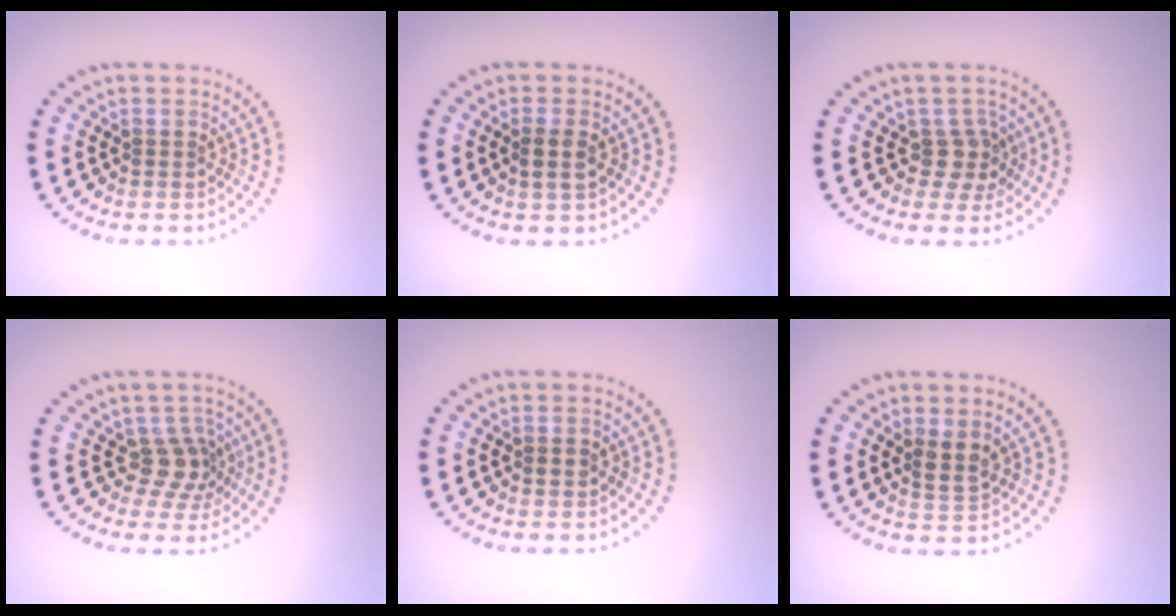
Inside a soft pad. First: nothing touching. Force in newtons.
{"total": 1.7, "press": 1.6, "slide": 0.6}
{"total": 2.2, "press": 1.8, "slide": 1.3}
{"total": 2.9, "press": 2.0, "slide": 2.0}
{"total": 1.0, "press": 1.0, "slide": 0.1}
{"total": 2.1, "press": 1.8, "slide": 1.0}